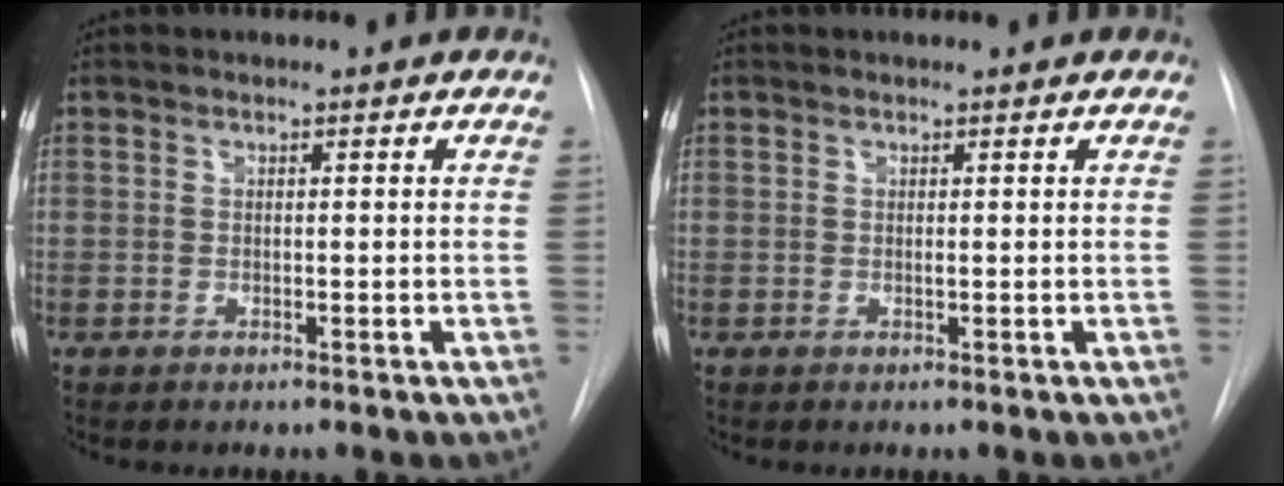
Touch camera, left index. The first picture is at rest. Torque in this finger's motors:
{"motor_torque": [0.21, -0.31, -0.02, 0.00]}